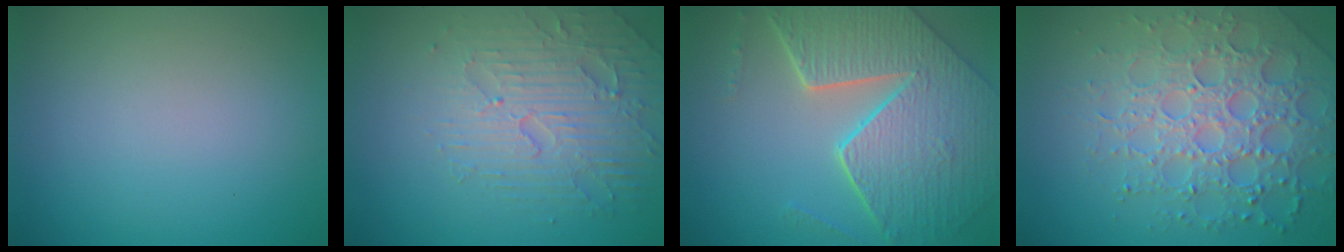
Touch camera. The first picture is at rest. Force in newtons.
{"total": 4.4, "press": 3.9, "slide": 2.1}
{"total": 8.8, "press": 6.3, "slide": 6.2}
{"total": 5.4, "press": 5.2, "slide": 1.5}